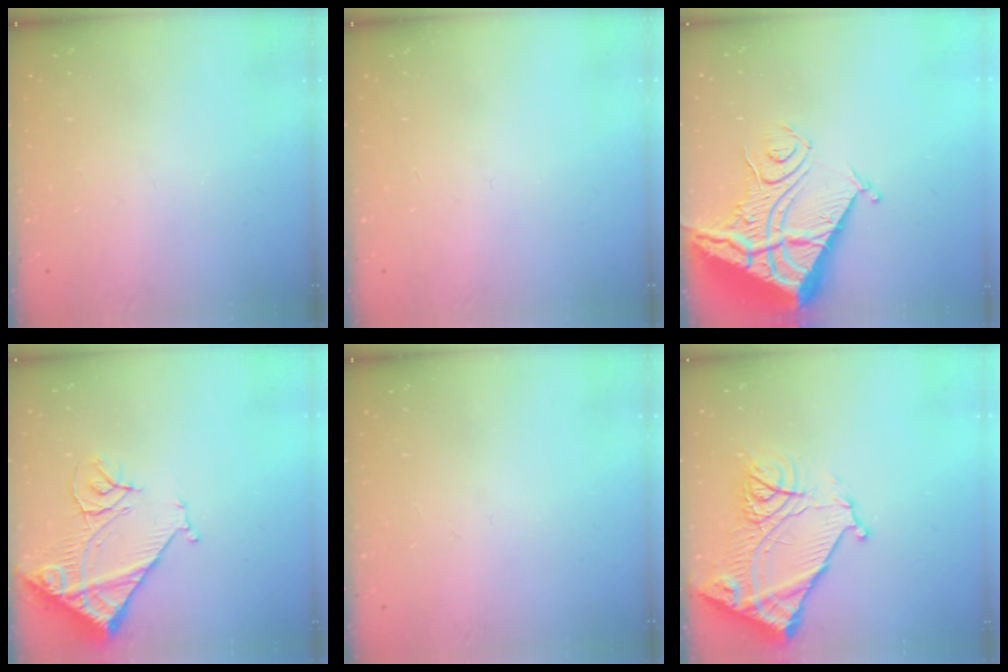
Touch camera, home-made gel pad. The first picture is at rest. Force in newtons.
{"total": 0.0}
{"total": 16.7, "press": 16.6, "slide": 2.2}
{"total": 13.6, "press": 13.5, "slide": 1.7}
{"total": 0.0}
{"total": 16.3, "press": 16.2, "slide": 1.7}